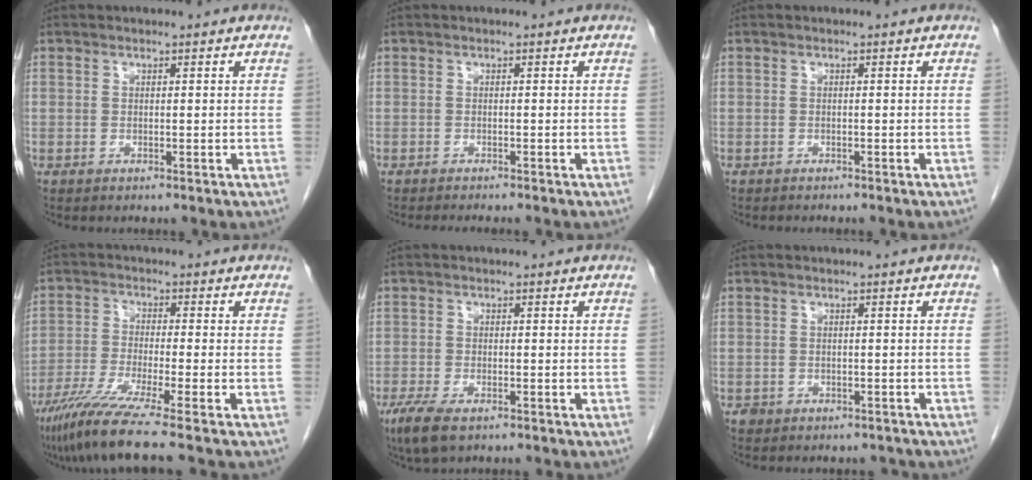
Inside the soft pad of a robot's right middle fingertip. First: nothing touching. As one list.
[{"total": 3.3, "force": [-2.9, 0.4, 1.5], "torque": [-0.021, -0.006, -0.035]}, {"total": 1.5, "force": [-1.3, 0.5, 0.6], "torque": [-0.015, -0.002, -0.013]}, {"total": 9.5, "force": [-7.2, -1.8, 5.9], "torque": [-0.104, -0.039, -0.127]}, {"total": 5.2, "force": [-3.4, 1.7, 3.6], "torque": [-0.077, -0.013, -0.055]}, {"total": 2.6, "force": [-2.0, 1.7, 0.1], "torque": [-0.002, 0.009, -0.027]}]